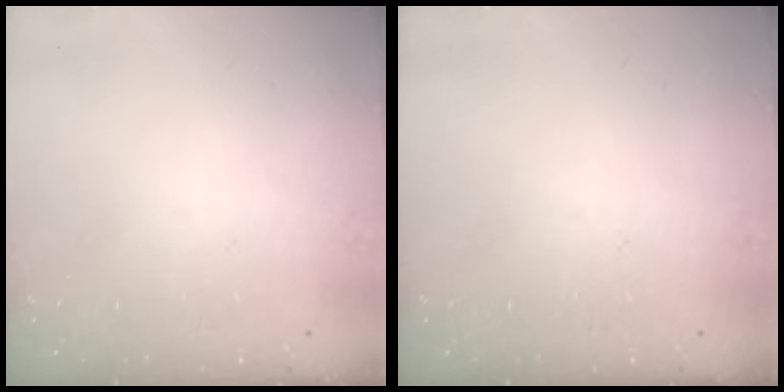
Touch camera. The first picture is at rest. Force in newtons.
{"total": 0.0}